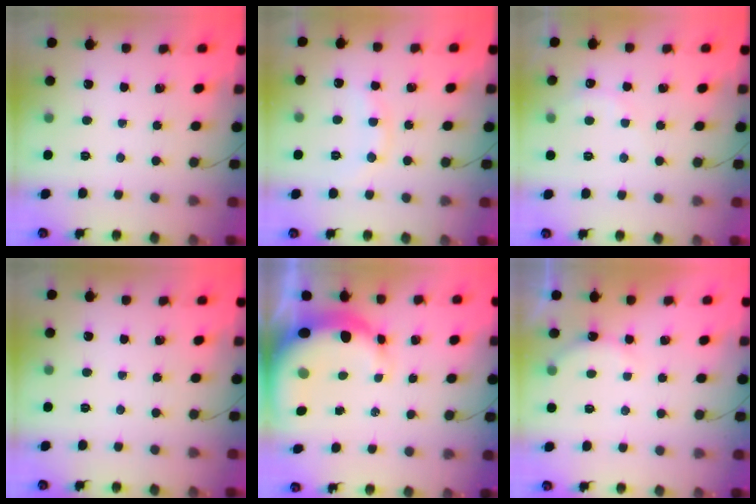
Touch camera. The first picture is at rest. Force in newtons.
{"total": 9.3, "press": 9.2, "slide": 1.2}
{"total": 5.9, "press": 5.8, "slide": 1.0}
{"total": 0.0}
{"total": 8.8, "press": 8.5, "slide": 2.2}
{"total": 4.9, "press": 4.8, "slide": 1.0}